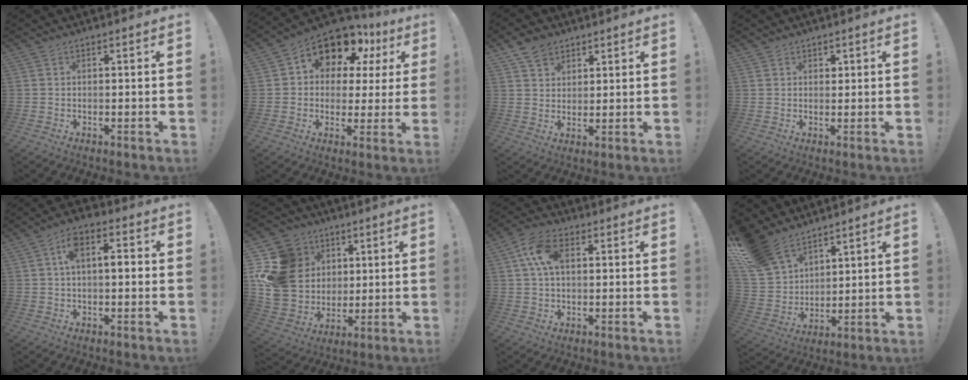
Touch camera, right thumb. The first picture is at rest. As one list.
[{"total": 12.2, "force": [7.4, 7.1, 6.6], "torque": [-0.100, -0.055, 0.127]}, {"total": 6.7, "force": [4.7, 4.5, 1.8], "torque": [-0.030, -0.022, 0.092]}, {"total": 1.7, "force": [1.1, 1.2, 0.2], "torque": [0.010, -0.010, 0.017]}, {"total": 7.8, "force": [0.6, 3.9, 6.7], "torque": [-0.098, 0.006, 0.007]}, {"total": 19.8, "force": [4.7, 17.1, 8.8], "torque": [-0.165, -0.007, 0.120]}, {"total": 10.0, "force": [2.5, 6.0, 7.6], "torque": [-0.147, 0.009, 0.048]}, {"total": 14.8, "force": [11.0, 8.4, 5.1], "torque": [-0.104, -0.072, 0.215]}]